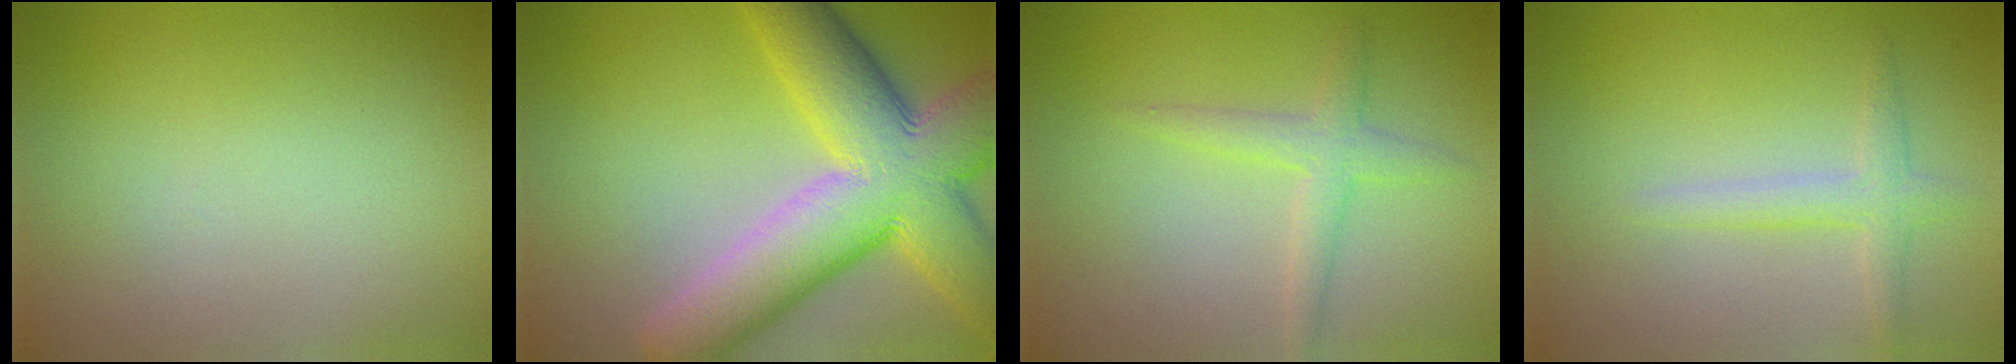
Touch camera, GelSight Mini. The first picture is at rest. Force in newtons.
{"total": 13.5, "press": 13.5, "slide": 0.6}
{"total": 2.4, "press": 2.4, "slide": 0.1}
{"total": 1.9, "press": 1.9, "slide": 0.0}